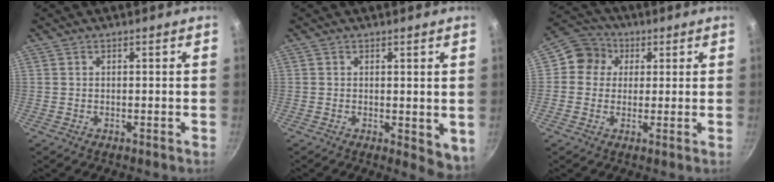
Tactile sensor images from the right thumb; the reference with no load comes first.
{"total": 6.4, "force": [-0.7, 3.0, 5.6], "torque": [-0.056, -0.004, -0.003]}
{"total": 6.8, "force": [1.5, 6.3, 2.1], "torque": [0.001, 0.012, 0.005]}